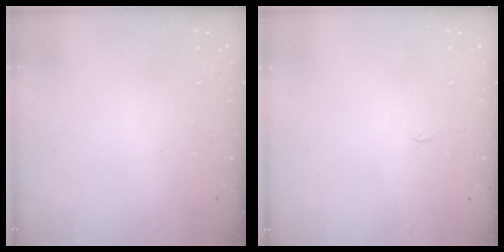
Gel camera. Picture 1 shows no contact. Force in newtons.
{"total": 2.4, "press": 2.4, "slide": 0.3}